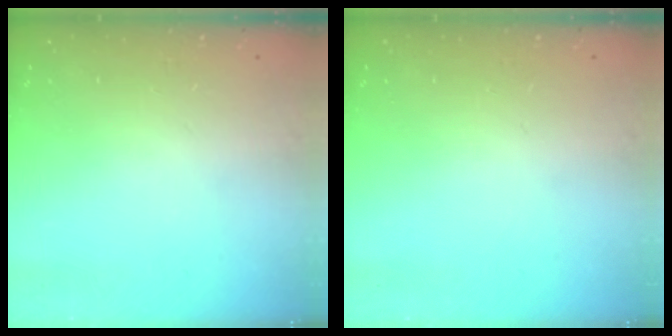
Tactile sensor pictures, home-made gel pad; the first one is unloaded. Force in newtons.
{"total": 0.0}